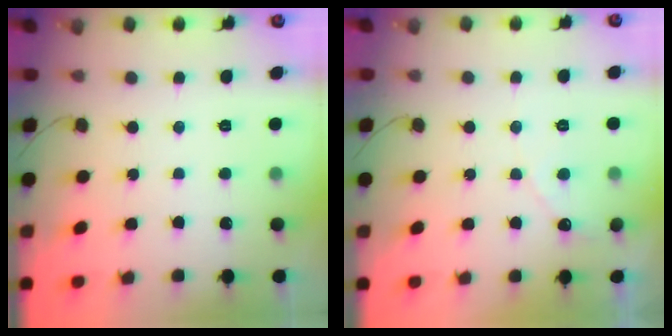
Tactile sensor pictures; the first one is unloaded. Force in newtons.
{"total": 3.9, "press": 3.9, "slide": 0.3}